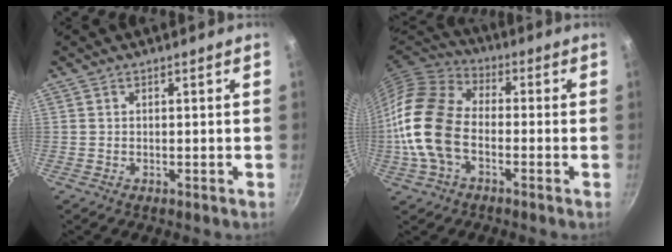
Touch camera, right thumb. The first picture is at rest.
{"total": 16.0, "force": [-3.6, 10.0, 12.0], "torque": [-0.220, 0.032, -0.089]}